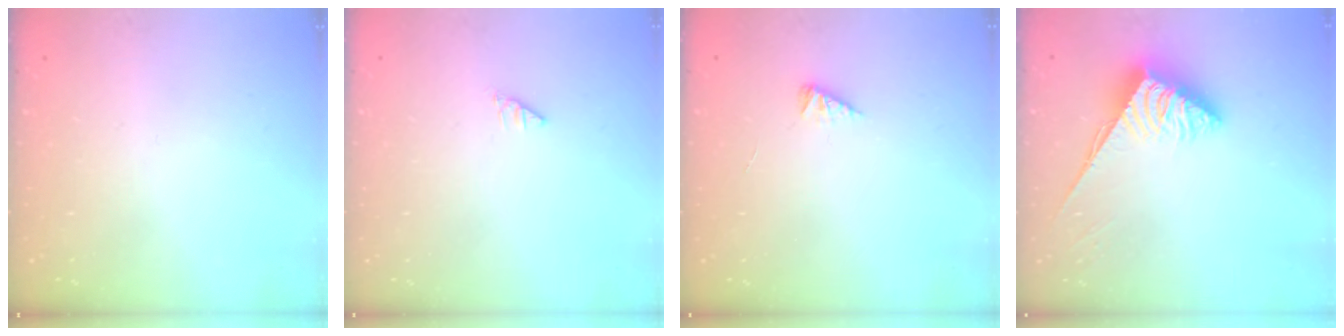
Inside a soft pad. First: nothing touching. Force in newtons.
{"total": 0.0}
{"total": 1.8, "press": 1.7, "slide": 0.3}
{"total": 5.1, "press": 5.1, "slide": 0.4}